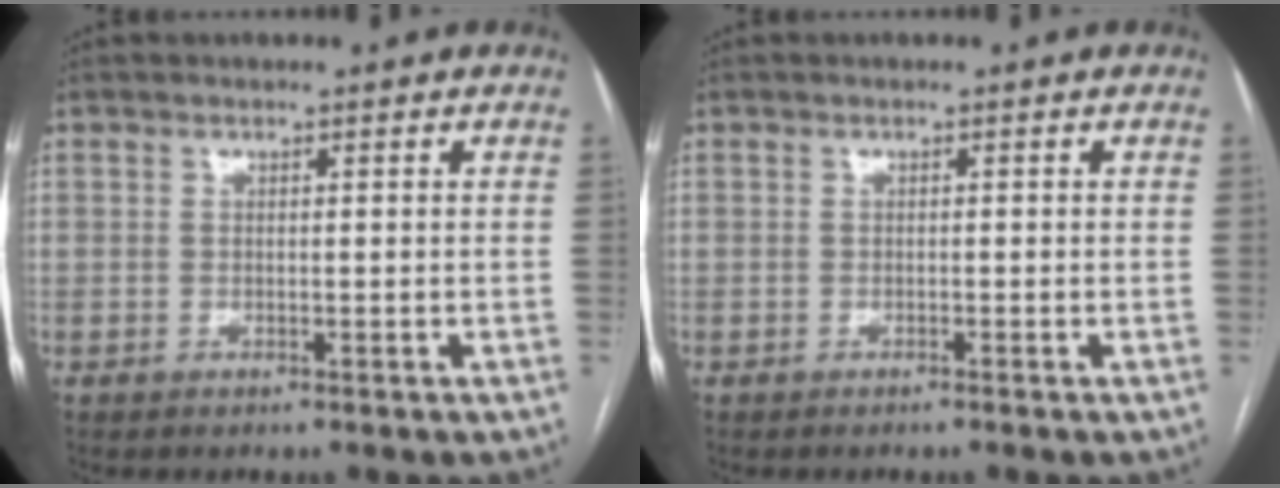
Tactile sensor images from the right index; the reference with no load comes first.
{"total": 0.0}